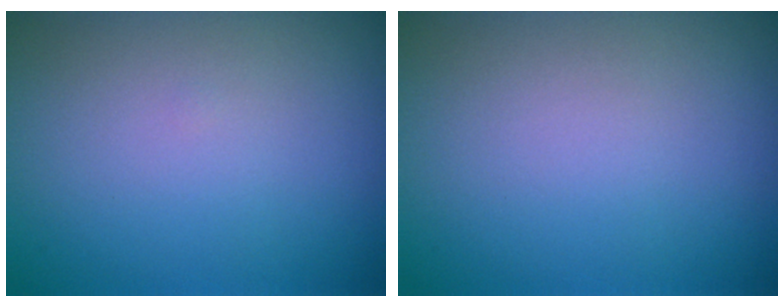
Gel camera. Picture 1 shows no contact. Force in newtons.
{"total": 0.0}